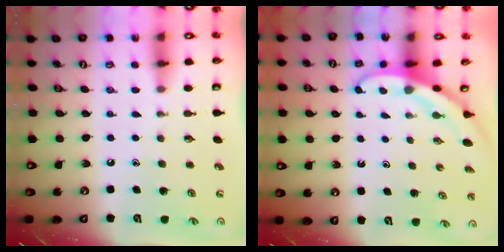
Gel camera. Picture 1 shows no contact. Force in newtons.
{"total": 3.8, "press": 3.8, "slide": 0.2}